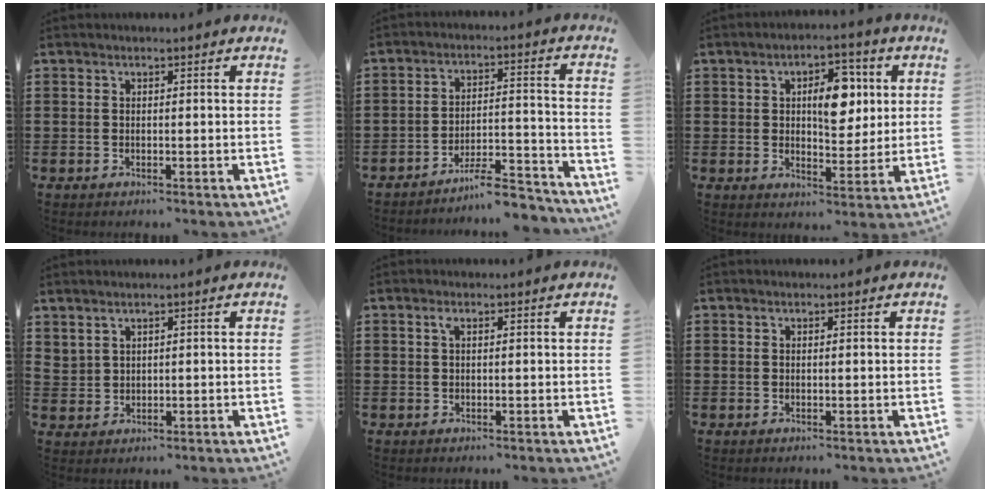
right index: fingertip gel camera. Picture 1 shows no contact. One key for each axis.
{"total": 7.5, "fx": -6.7, "fy": 1.1, "fz": 3.2, "tx": -0.046, "ty": 0.016, "tz": -0.122}
{"total": 8.1, "fx": 2.0, "fy": 4.5, "fz": 6.4, "tx": -0.098, "ty": 0.001, "tz": 0.023}
{"total": 1.8, "fx": 1.5, "fy": 1.0, "fz": 0.3, "tx": -0.011, "ty": 0.004, "tz": 0.030}
{"total": 1.1, "fx": 0.4, "fy": 0.2, "fz": 1.0, "tx": -0.021, "ty": 0.003, "tz": 0.007}
{"total": 0.0}